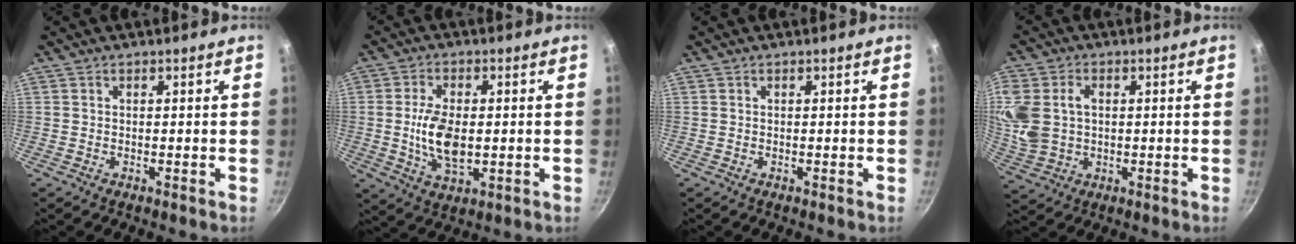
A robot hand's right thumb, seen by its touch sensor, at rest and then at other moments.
{"total": 9.7, "force": [-0.4, 5.3, 8.1], "torque": [-0.152, -0.005, -0.003]}
{"total": 0.0}
{"total": 11.8, "force": [1.7, 8.9, 7.6], "torque": [-0.168, 0.003, 0.039]}